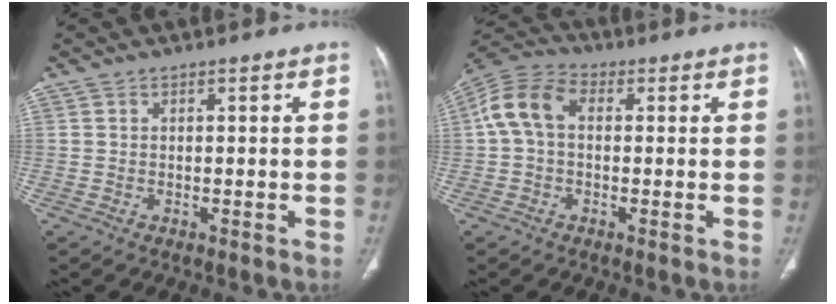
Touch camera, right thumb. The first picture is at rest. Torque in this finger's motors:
{"motor_torque": [0.33, 0.37, 0.73, -0.71, 0.09]}